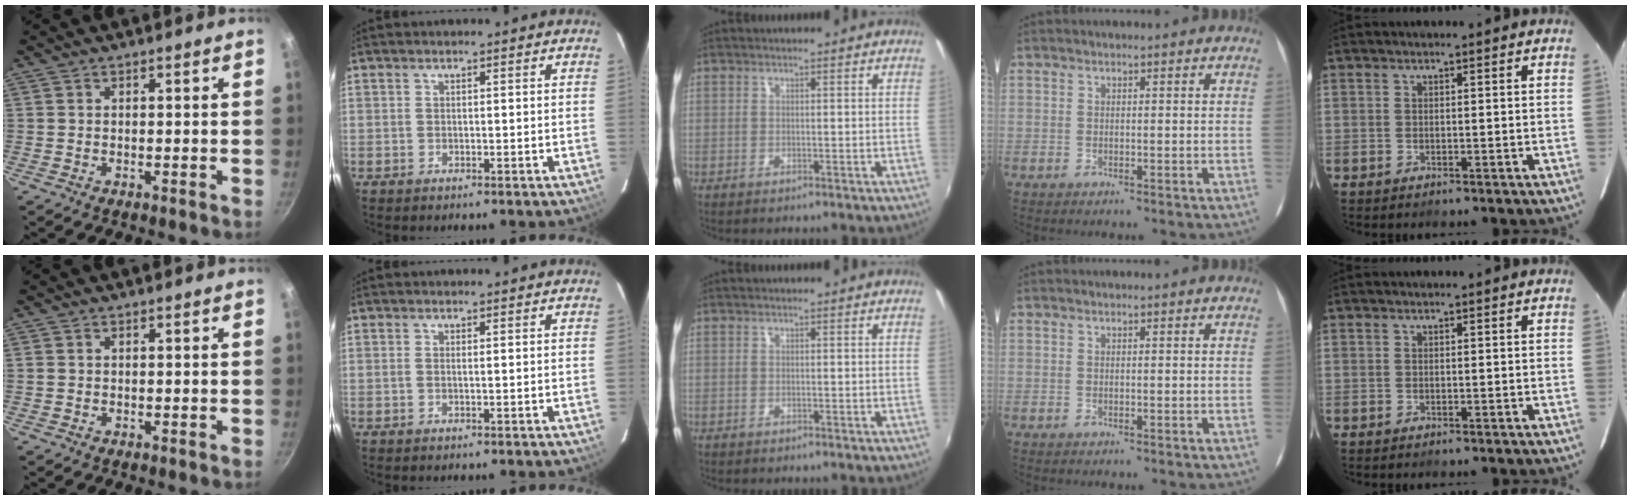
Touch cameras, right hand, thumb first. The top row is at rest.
{"thumb": {"total": 0.6, "force": [0.1, 0.5, 0.2], "torque": [-0.004, 0.003, 0.002]}, "index": {"total": 0.6, "force": [0.1, -0.2, 0.5], "torque": [-0.011, 0.000, -0.001]}}